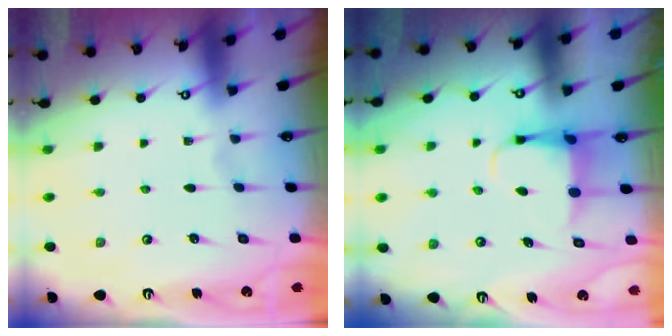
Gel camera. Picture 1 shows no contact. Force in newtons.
{"total": 4.4, "press": 4.4, "slide": 0.4}